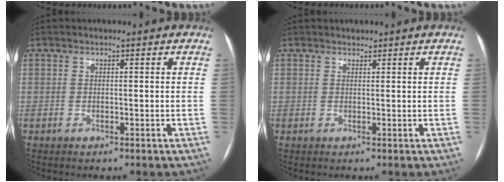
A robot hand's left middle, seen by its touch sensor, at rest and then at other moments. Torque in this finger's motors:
{"motor_torque": [-0.09, -0.08, -0.12, -0.01]}